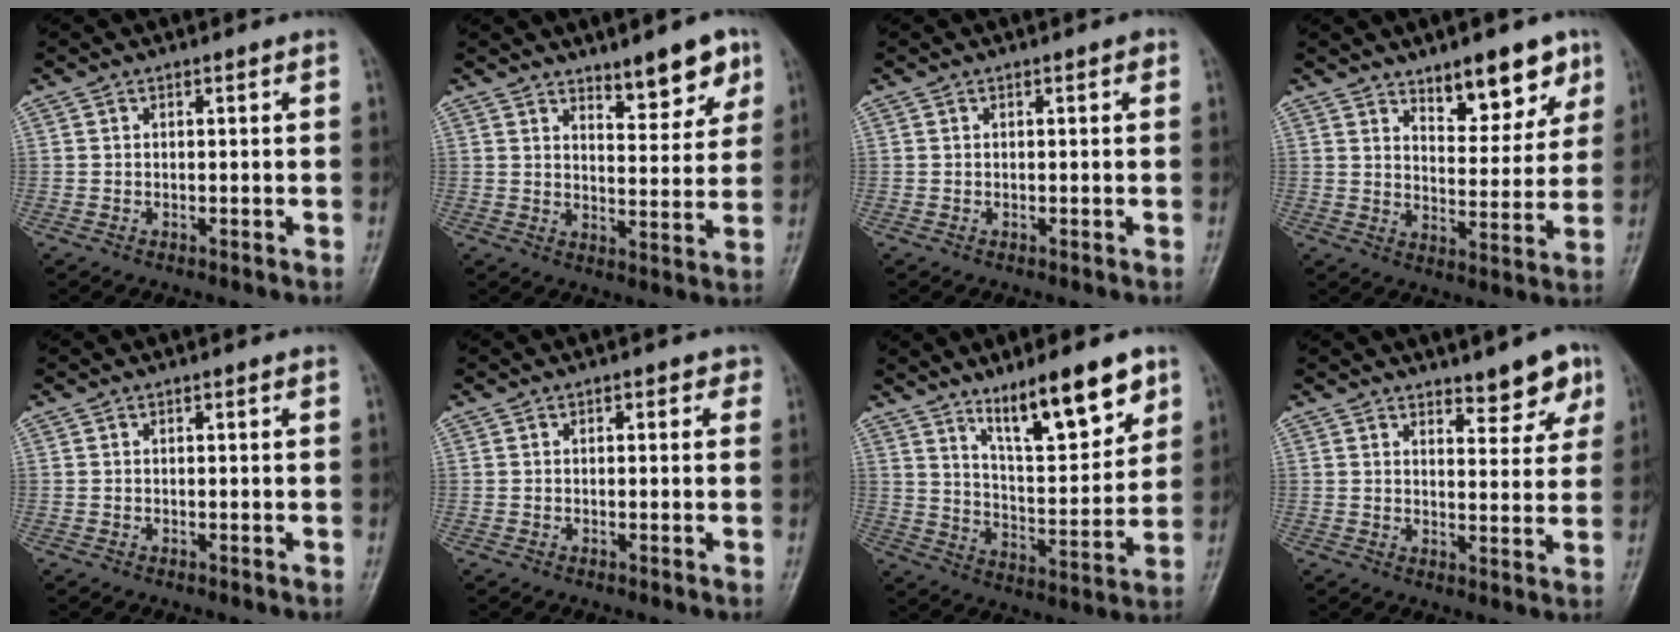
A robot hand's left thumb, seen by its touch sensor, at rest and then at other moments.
{"total": 8.7, "force": [5.8, 3.0, 5.7], "torque": [-0.052, -0.040, 0.084]}
{"total": 0.7, "force": [0.2, 0.3, 0.6], "torque": [-0.005, 0.002, 0.000]}
{"total": 11.2, "force": [7.1, 5.0, 7.0], "torque": [-0.059, -0.045, 0.109]}
{"total": 0.0}
{"total": 1.8, "force": [0.6, 1.2, 1.2], "torque": [0.006, 0.003, 0.000]}
{"total": 15.1, "force": [9.7, 4.2, 10.8], "torque": [-0.140, -0.058, 0.166]}
{"total": 6.4, "force": [4.4, 2.6, 3.8], "torque": [-0.018, -0.028, 0.057]}